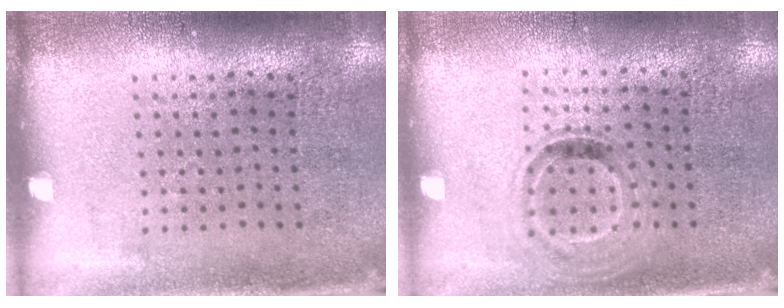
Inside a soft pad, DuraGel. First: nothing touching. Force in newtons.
{"total": 0.9, "press": 0.8, "slide": 0.4}